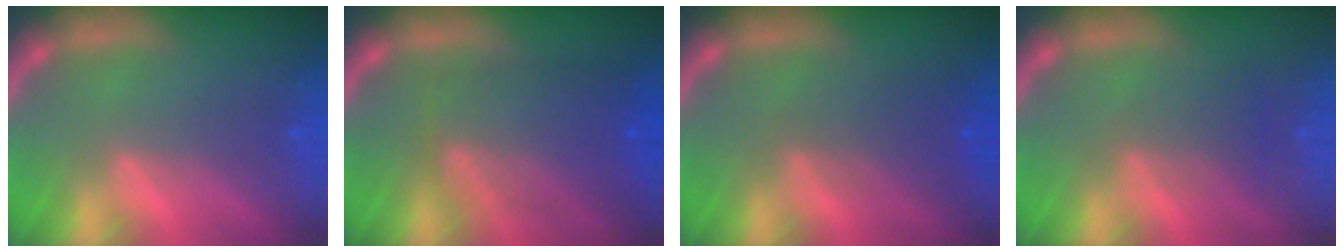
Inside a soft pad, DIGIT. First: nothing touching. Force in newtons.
{"total": 7.1}
{"total": 3.0}
{"total": 2.5}